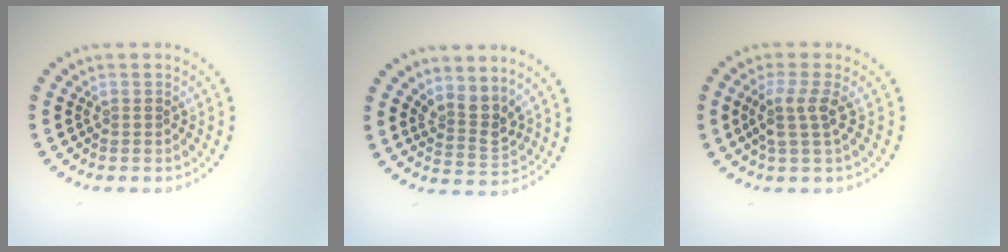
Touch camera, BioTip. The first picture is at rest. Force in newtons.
{"total": 2.7, "press": 2.0, "slide": 1.9}
{"total": 2.5, "press": 2.0, "slide": 1.6}